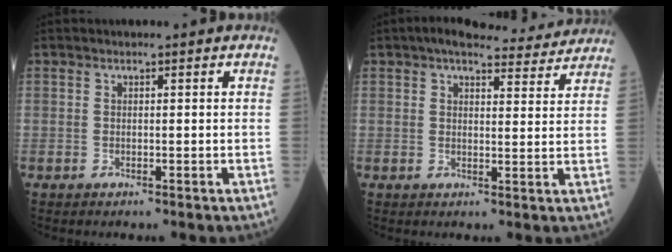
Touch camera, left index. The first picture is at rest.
{"total": 11.5, "force": [10.4, 2.4, 4.1], "torque": [-0.042, 0.013, 0.120]}